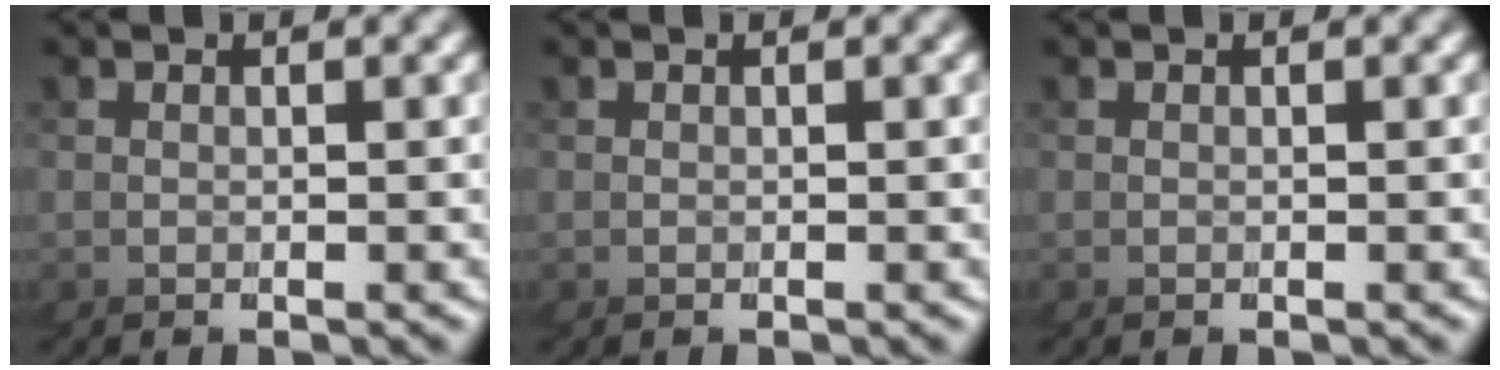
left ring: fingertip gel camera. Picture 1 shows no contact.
{"total": 0.0}
{"total": 0.0}